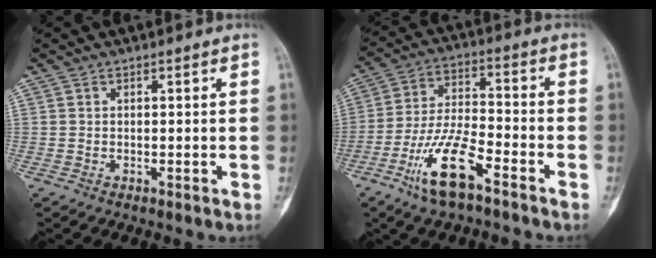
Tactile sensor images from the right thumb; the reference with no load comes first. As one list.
[{"total": 12.4, "force": [-7.2, 3.6, 9.5], "torque": [-0.197, 0.040, -0.135]}]